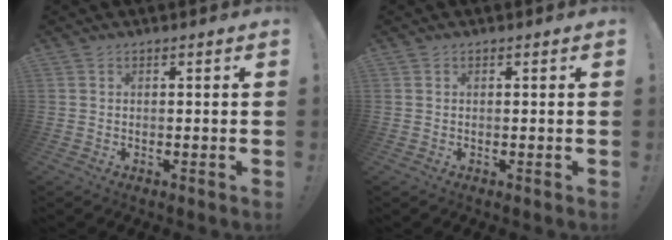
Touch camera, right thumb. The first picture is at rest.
{"total": 0.0}